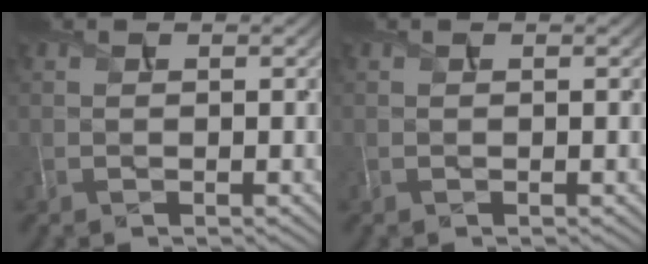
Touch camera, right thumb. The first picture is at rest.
{"total": 0.0}